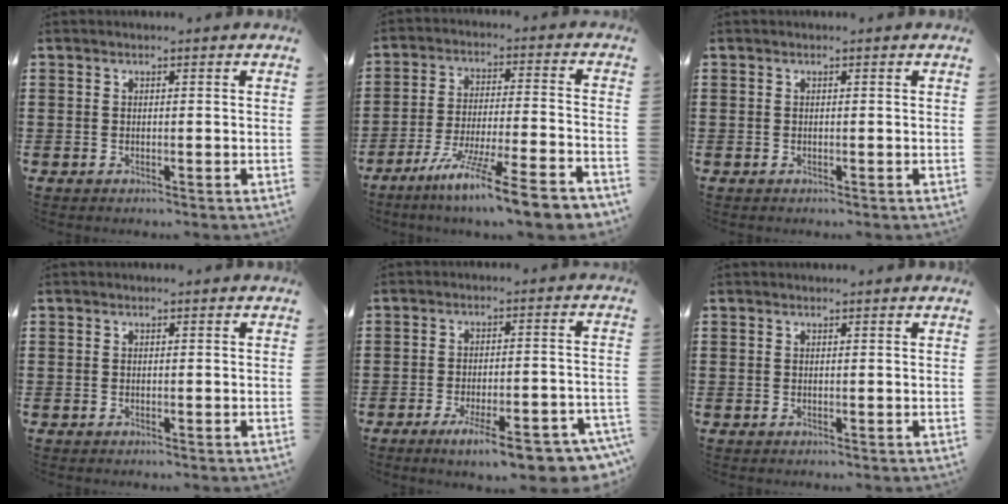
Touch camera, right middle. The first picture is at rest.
{"total": 11.2, "force": [-9.0, -0.4, 6.7], "torque": [-0.116, 0.002, -0.173]}
{"total": 0.0}
{"total": 0.0}
{"total": 9.0, "force": [-6.0, 1.5, 6.6], "torque": [-0.095, 0.004, -0.099]}
{"total": 0.0}